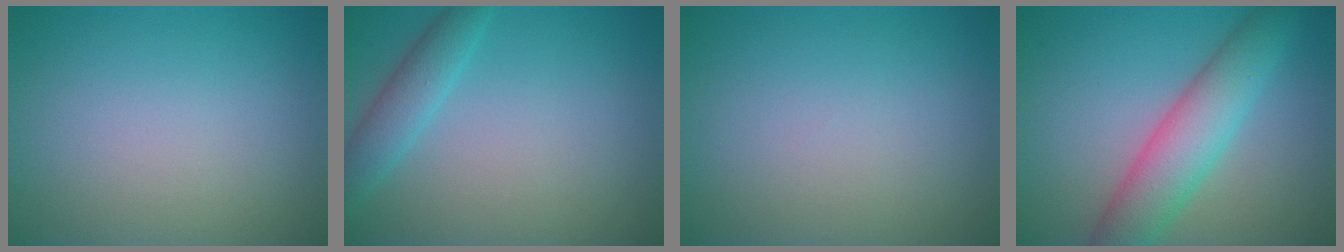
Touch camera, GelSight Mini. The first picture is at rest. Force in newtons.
{"total": 2.6, "press": 2.6, "slide": 0.1}
{"total": 0.0}
{"total": 5.9, "press": 5.9, "slide": 0.4}